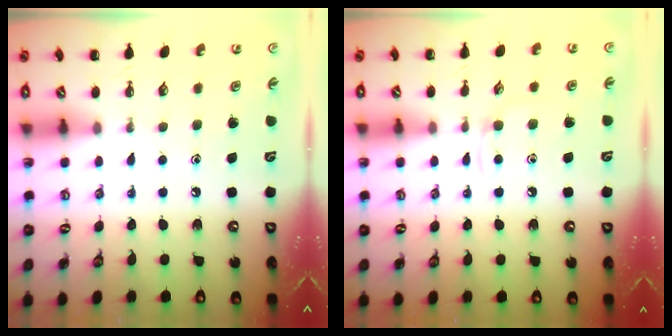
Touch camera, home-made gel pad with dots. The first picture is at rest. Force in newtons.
{"total": 2.8, "press": 2.7, "slide": 0.9}